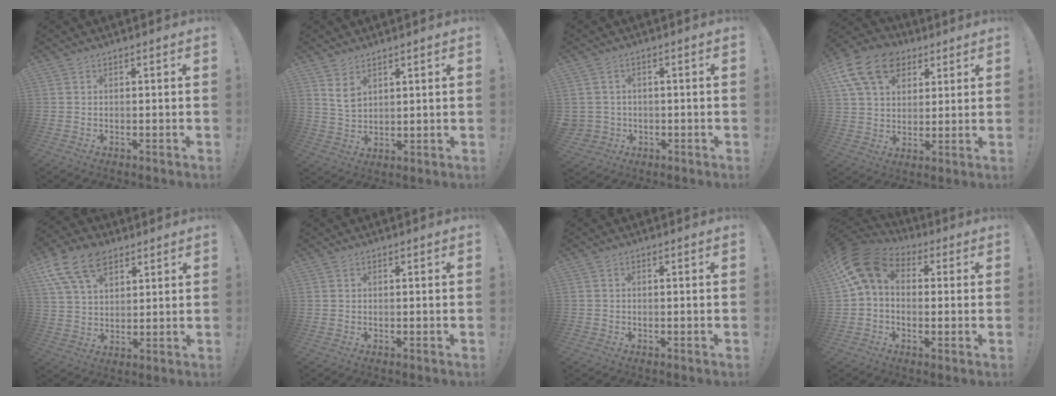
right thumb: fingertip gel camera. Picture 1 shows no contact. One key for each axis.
{"total": 5.7, "fx": 3.4, "fy": 3.3, "fz": 3.1, "tx": -0.046, "ty": -0.017, "tz": 0.063}
{"total": 3.0, "fx": 0.2, "fy": 2.9, "fz": 0.9, "tx": -0.015, "ty": 0.001, "tz": 0.007}
{"total": 17.2, "fx": 7.9, "fy": 12.2, "fz": 9.2, "tx": -0.156, "ty": -0.032, "tz": 0.151}
{"total": 14.8, "fx": 8.2, "fy": 9.2, "fz": 8.2, "tx": -0.147, "ty": -0.034, "tz": 0.154}
{"total": 0.0}
{"total": 0.7, "fx": -0.5, "fy": 0.5, "fz": 0.0, "tx": -0.001, "ty": 0.002, "tz": -0.009}
{"total": 14.1, "fx": 4.0, "fy": 9.1, "fz": 10.0, "tx": -0.185, "ty": 0.000, "tz": 0.077}